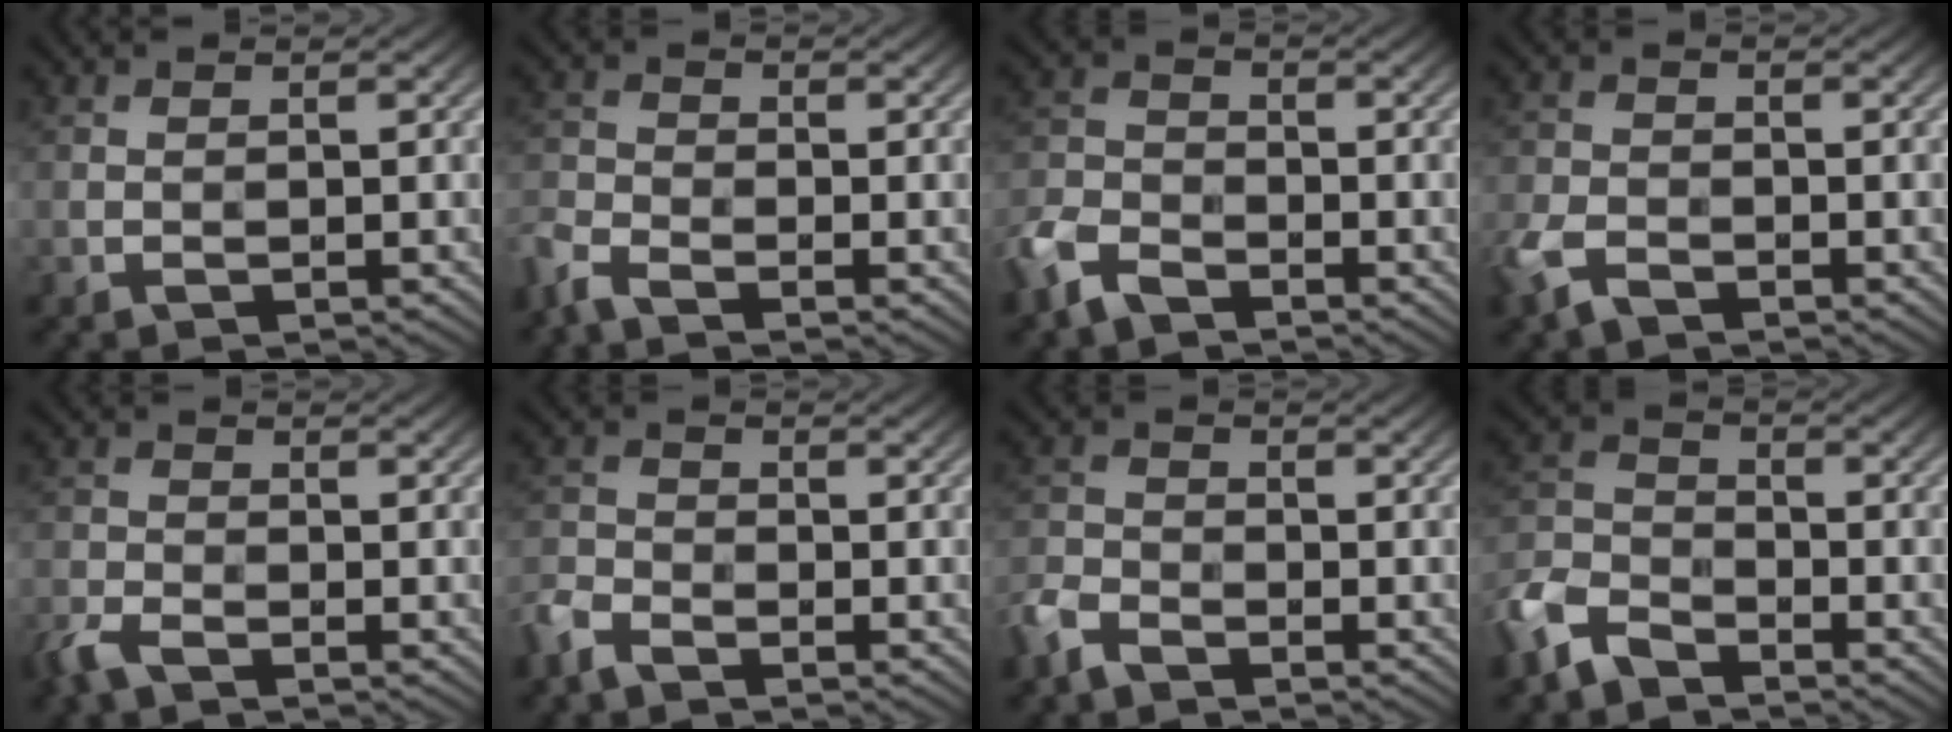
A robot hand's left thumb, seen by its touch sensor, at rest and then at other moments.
{"total": 4.2, "force": [-3.5, 1.2, 1.8], "torque": [-0.055, -0.014, -0.073]}
{"total": 6.9, "force": [-4.7, 3.7, 3.5], "torque": [-0.092, -0.016, -0.105]}
{"total": 5.4, "force": [-3.5, 2.9, 3.1], "torque": [-0.075, -0.016, -0.076]}
{"total": 3.9, "force": [-3.0, 1.4, 2.0], "torque": [-0.054, -0.013, -0.065]}
{"total": 4.3, "force": [-3.4, 1.8, 1.9], "torque": [-0.056, -0.015, -0.074]}
{"total": 4.7, "force": [-3.5, 2.3, 2.2], "torque": [-0.058, -0.013, -0.081]}
{"total": 7.7, "force": [-5.6, 3.8, 3.7], "torque": [-0.095, -0.012, -0.126]}